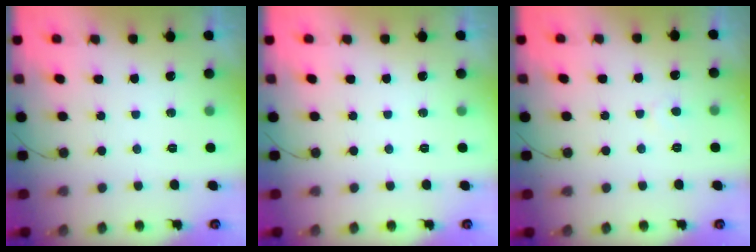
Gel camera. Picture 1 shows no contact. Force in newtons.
{"total": 0.0}
{"total": 2.4, "press": 2.4, "slide": 0.2}